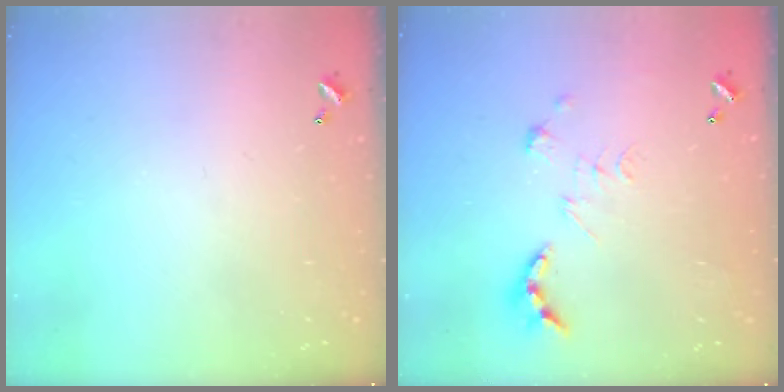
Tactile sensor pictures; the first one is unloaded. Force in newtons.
{"total": 2.7, "press": 2.2, "slide": 1.5}